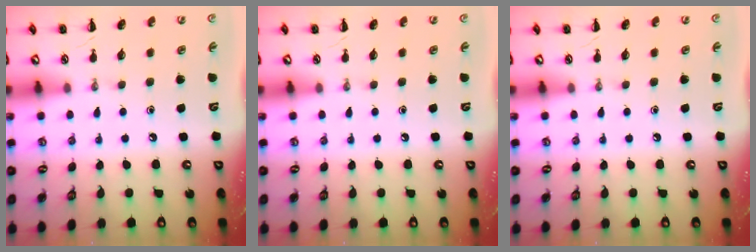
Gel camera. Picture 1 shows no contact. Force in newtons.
{"total": 0.0}
{"total": 0.0}